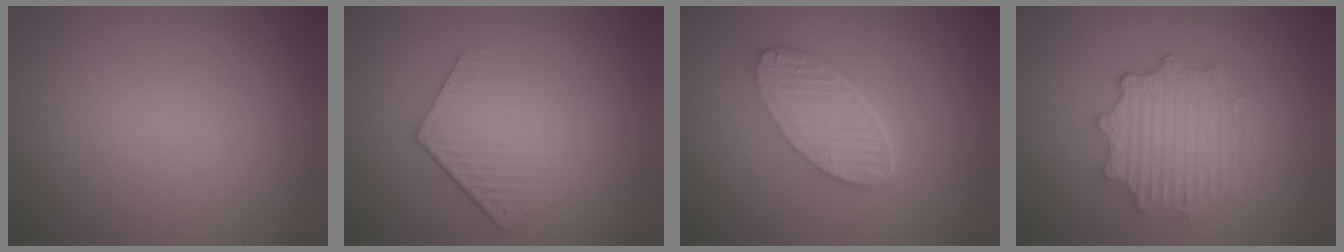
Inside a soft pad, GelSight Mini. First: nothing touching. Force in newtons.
{"total": 4.2, "press": 2.9, "slide": 3.0}
{"total": 5.6, "press": 4.3, "slide": 3.5}
{"total": 4.4, "press": 3.6, "slide": 2.5}